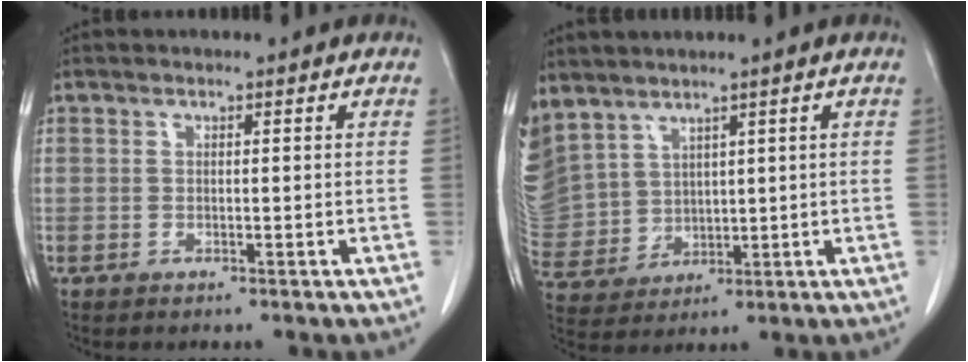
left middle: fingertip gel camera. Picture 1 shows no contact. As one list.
[{"total": 16.7, "force": [10.4, 11.5, 6.1], "torque": [-0.211, 0.021, 0.236]}]